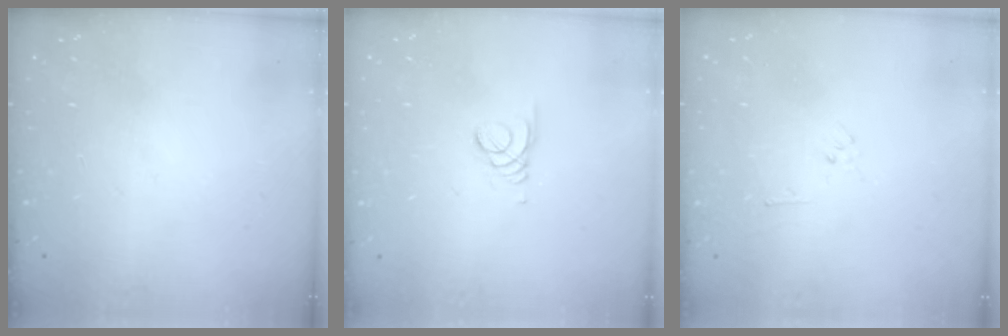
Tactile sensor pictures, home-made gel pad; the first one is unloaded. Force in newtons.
{"total": 1.5, "press": 1.5, "slide": 0.1}
{"total": 3.5, "press": 3.4, "slide": 0.8}